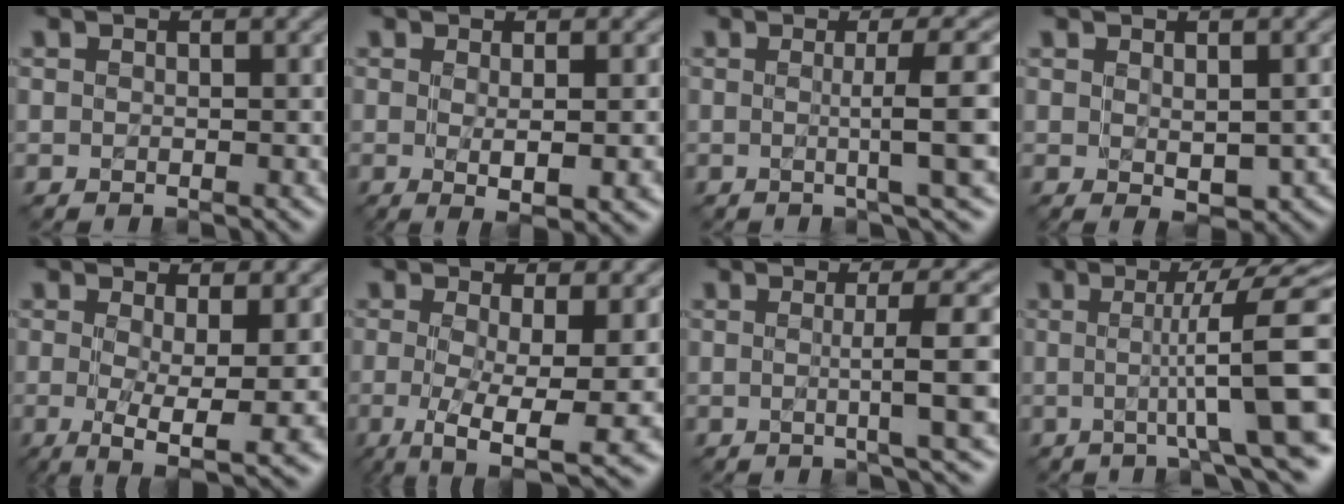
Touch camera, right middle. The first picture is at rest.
{"total": 3.8, "force": [-0.3, 0.8, 3.7], "torque": [-0.049, 0.001, -0.004]}
{"total": 5.0, "force": [0.0, 0.6, 5.0], "torque": [-0.071, 0.004, -0.005]}
{"total": 3.4, "force": [-0.4, 1.8, 2.9], "torque": [-0.042, -0.012, 0.007]}
{"total": 5.5, "force": [-0.6, 0.9, 5.4], "torque": [-0.087, -0.011, -0.011]}
{"total": 7.2, "force": [-1.4, 1.6, 6.8], "torque": [-0.115, -0.019, -0.019]}
{"total": 4.5, "force": [-0.1, 0.5, 4.5], "torque": [-0.064, 0.004, -0.009]}
{"total": 10.7, "force": [-0.2, 2.0, 10.5], "torque": [-0.119, 0.007, -0.013]}